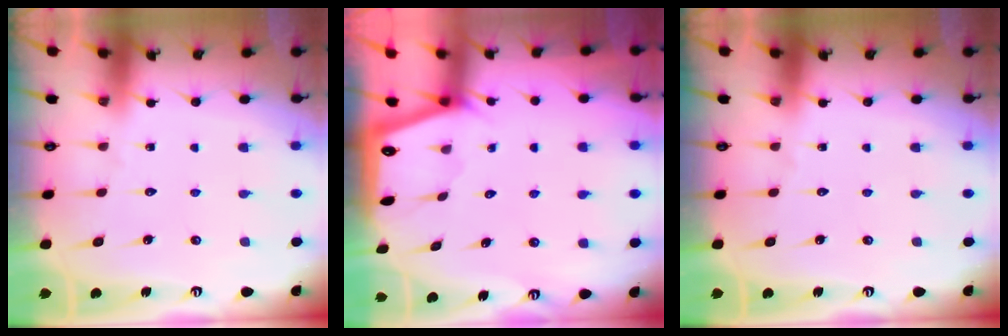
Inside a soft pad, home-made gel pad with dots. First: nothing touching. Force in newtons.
{"total": 1.3, "press": 1.3, "slide": 0.3}
{"total": 0.0}